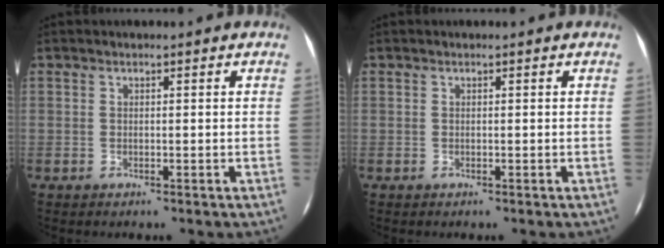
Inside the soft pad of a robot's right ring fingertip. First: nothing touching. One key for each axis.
{"total": 0.0}